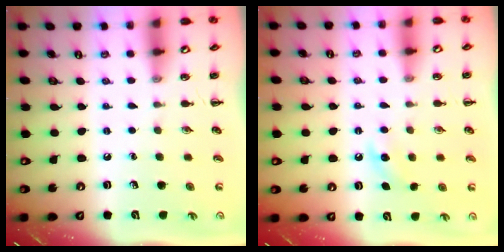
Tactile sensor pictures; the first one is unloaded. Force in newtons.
{"total": 6.4, "press": 6.2, "slide": 1.6}